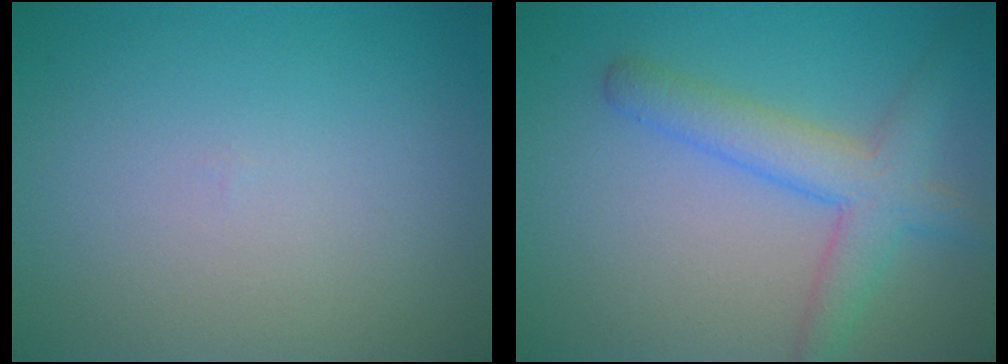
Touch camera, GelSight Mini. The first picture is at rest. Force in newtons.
{"total": 4.5, "press": 4.5, "slide": 0.2}